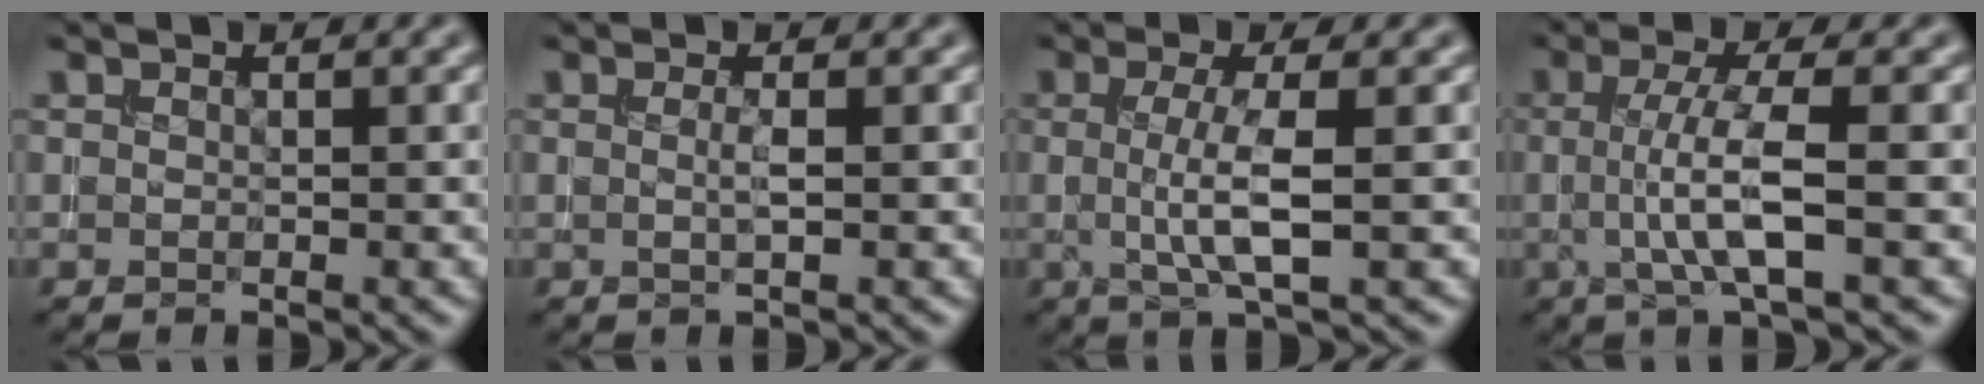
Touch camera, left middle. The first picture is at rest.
{"total": 1.1, "force": [-0.1, 0.3, 1.1], "torque": [-0.021, 0.003, -0.003]}
{"total": 4.2, "force": [-0.2, 0.9, 4.1], "torque": [-0.079, -0.002, -0.002]}
{"total": 4.8, "force": [-0.4, 1.1, 4.7], "torque": [-0.091, 0.000, -0.007]}